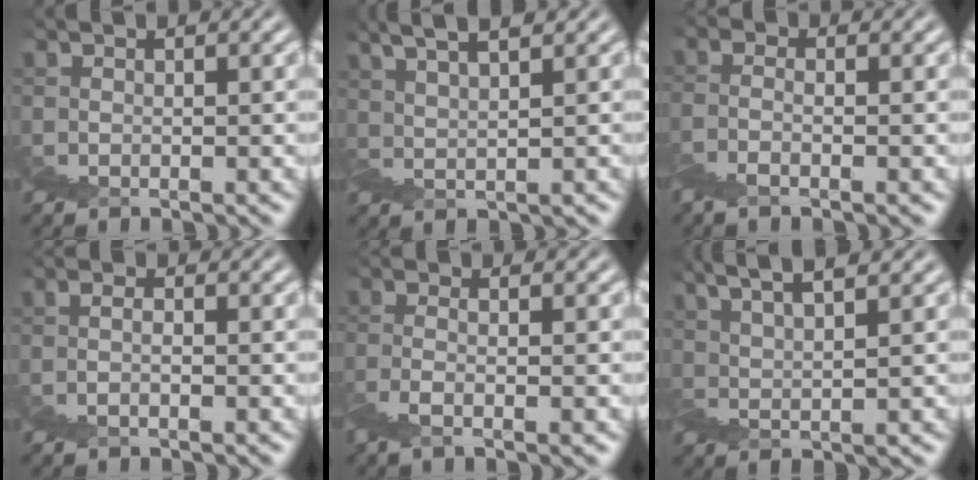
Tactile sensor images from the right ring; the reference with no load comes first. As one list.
[{"total": 3.3, "force": [2.2, -1.7, 1.8], "torque": [-0.013, 0.028, 0.034]}, {"total": 1.0, "force": [0.4, -0.7, 0.5], "torque": [-0.016, 0.023, -0.003]}, {"total": 0.9, "force": [-0.7, -0.4, -0.4], "torque": [-0.001, 0.010, -0.016]}, {"total": 2.9, "force": [0.6, -2.8, -0.4], "torque": [0.006, 0.027, -0.001]}, {"total": 5.0, "force": [3.3, -3.5, 1.6], "torque": [-0.014, 0.040, 0.049]}]